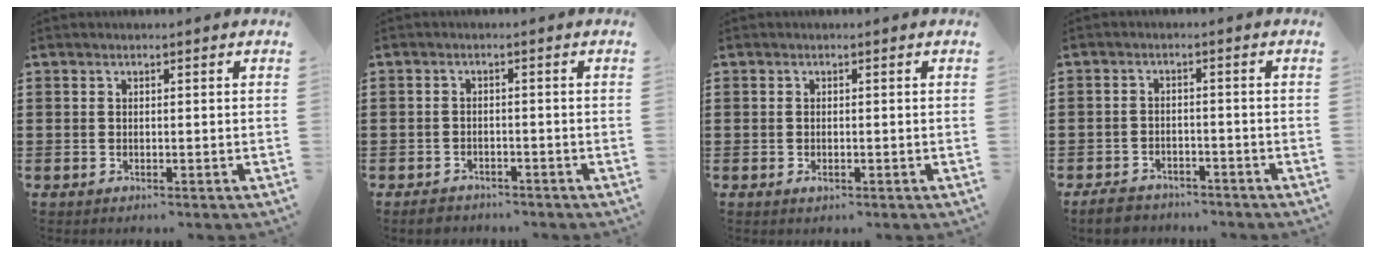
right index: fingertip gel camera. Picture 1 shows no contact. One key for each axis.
{"total": 1.6, "fx": -1.5, "fy": 0.5, "fz": 0.1, "tx": -0.006, "ty": 0.002, "tz": -0.033}
{"total": 0.6, "fx": -0.3, "fy": 0.3, "fz": 0.5, "tx": -0.009, "ty": -0.001, "tz": -0.005}
{"total": 3.1, "fx": -3.0, "fy": 0.9, "fz": 0.4, "tx": -0.017, "ty": 0.003, "tz": -0.063}